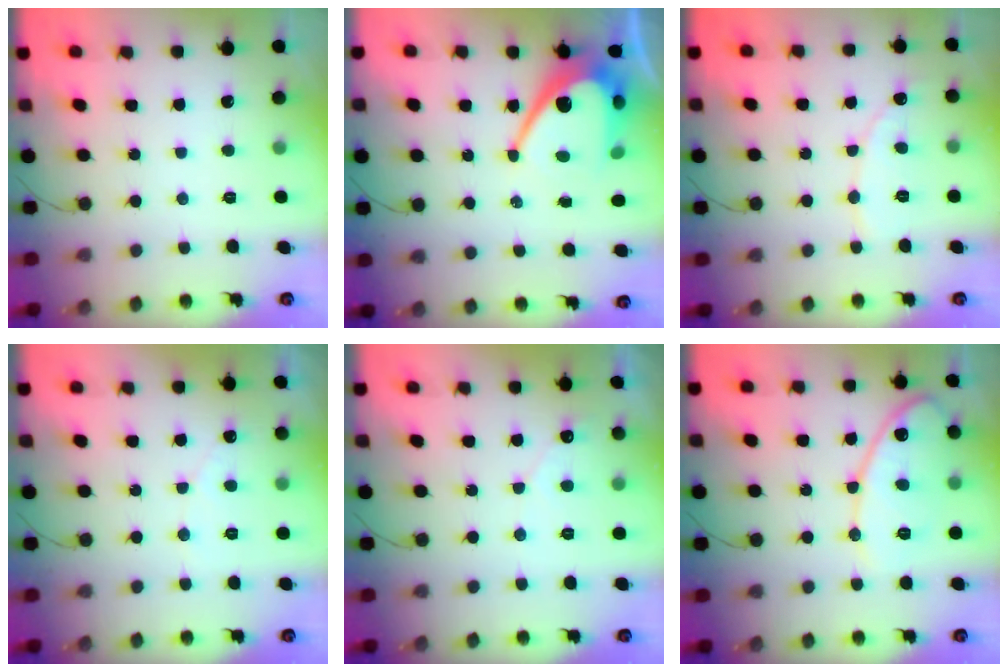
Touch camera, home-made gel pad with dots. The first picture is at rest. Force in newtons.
{"total": 12.7, "press": 12.7, "slide": 1.2}
{"total": 7.5, "press": 7.4, "slide": 0.6}
{"total": 2.8, "press": 2.8, "slide": 0.2}
{"total": 2.5, "press": 2.5, "slide": 0.1}
{"total": 13.9, "press": 13.8, "slide": 1.4}